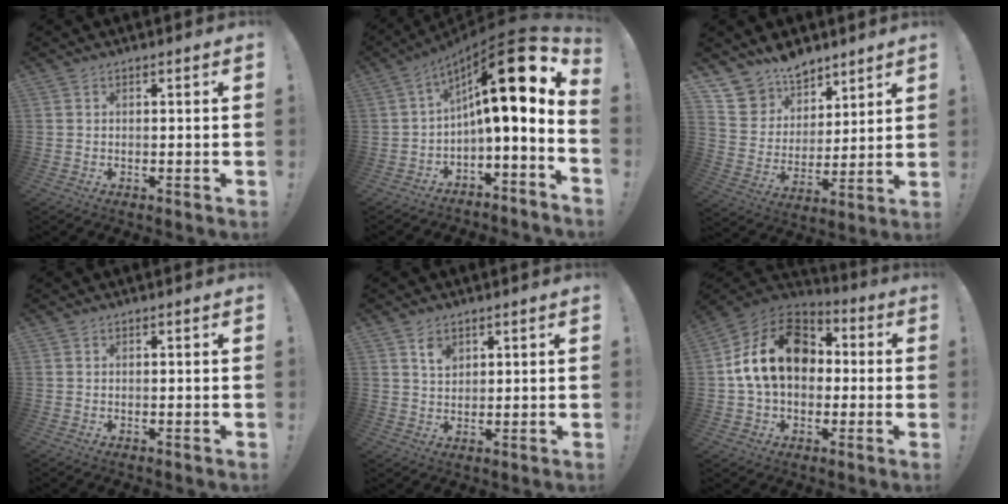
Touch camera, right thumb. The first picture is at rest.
{"total": 19.3, "force": [5.6, 4.3, 17.9], "torque": [-0.278, -0.042, 0.091]}
{"total": 12.0, "force": [10.2, 6.3, 0.6], "torque": [-0.026, -0.092, 0.201]}
{"total": 0.0}
{"total": 4.6, "force": [3.0, 2.9, 2.0], "torque": [-0.022, -0.018, 0.052]}
{"total": 19.6, "force": [3.2, 14.2, 13.1], "torque": [-0.212, 0.019, 0.064]}